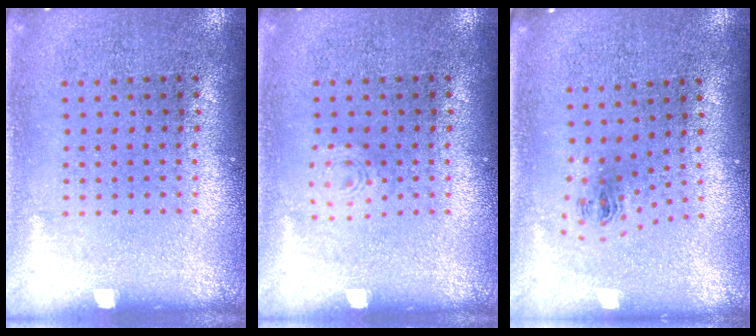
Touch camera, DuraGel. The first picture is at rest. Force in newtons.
{"total": 0.6, "press": 0.6, "slide": 0.2}
{"total": 1.0, "press": 0.4, "slide": 0.9}